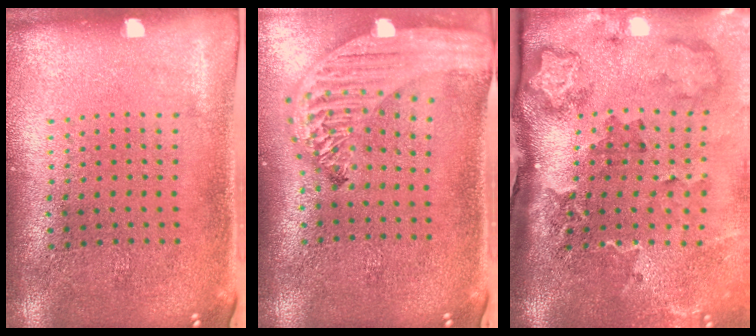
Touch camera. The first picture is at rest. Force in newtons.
{"total": 3.1, "press": 2.4, "slide": 1.9}
{"total": 3.4, "press": 2.3, "slide": 2.5}